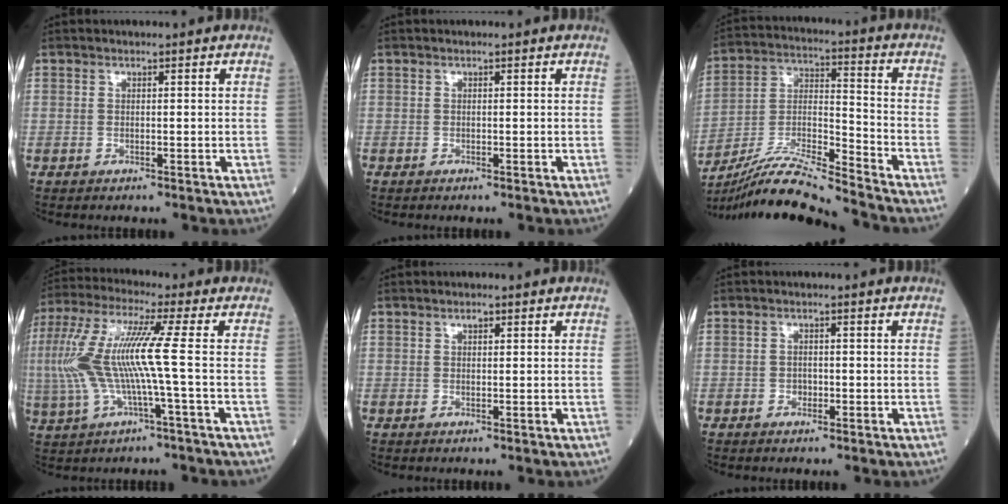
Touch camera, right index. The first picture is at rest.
{"total": 0.0}
{"total": 14.5, "force": [-13.4, -1.3, 5.4], "torque": [-0.106, -0.001, -0.251]}
{"total": 12.6, "force": [-0.6, 0.2, 12.6], "torque": [-0.284, 0.020, -0.018]}
{"total": 0.8, "force": [0.5, 0.3, 0.6], "torque": [-0.009, -0.002, 0.006]}
{"total": 1.1, "force": [-0.4, 0.8, 0.5], "torque": [-0.008, 0.003, -0.007]}